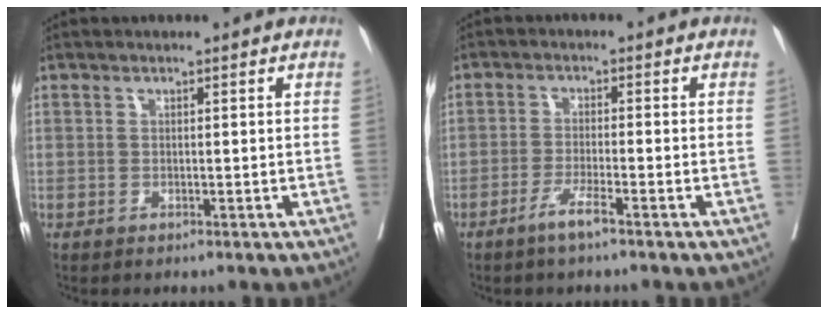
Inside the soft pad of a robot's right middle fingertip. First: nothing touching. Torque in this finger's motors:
{"motor_torque": [0.58, -0.81, 0.07, 0.05]}